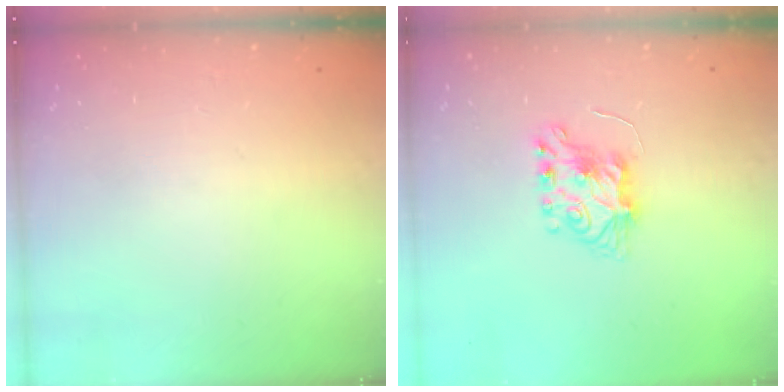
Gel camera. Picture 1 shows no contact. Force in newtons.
{"total": 6.9, "press": 6.9, "slide": 0.4}